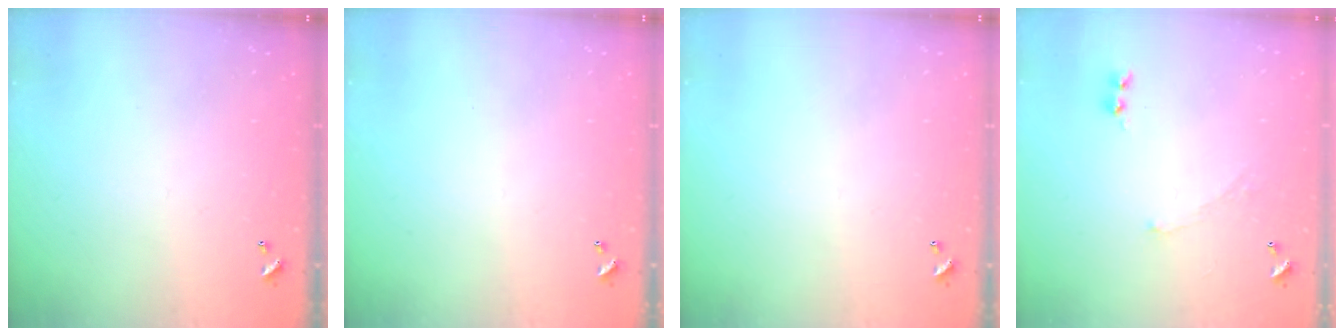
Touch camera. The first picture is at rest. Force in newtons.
{"total": 0.0}
{"total": 0.0}
{"total": 2.1, "press": 2.0, "slide": 0.7}